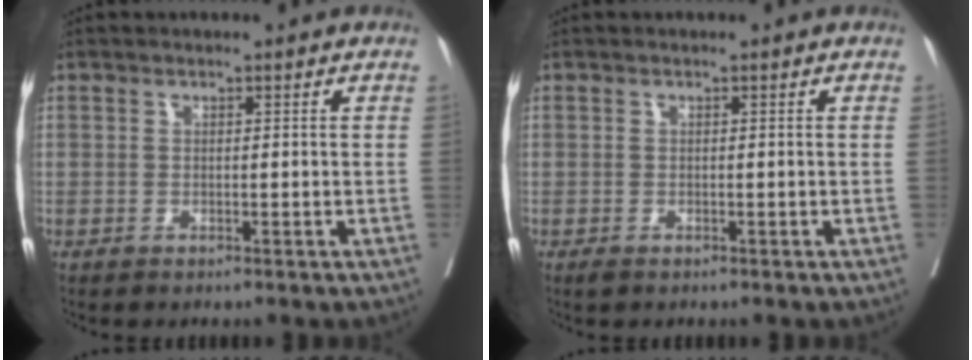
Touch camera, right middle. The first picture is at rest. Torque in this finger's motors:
{"motor_torque": [0.21, -0.12, -0.01, 0.02]}